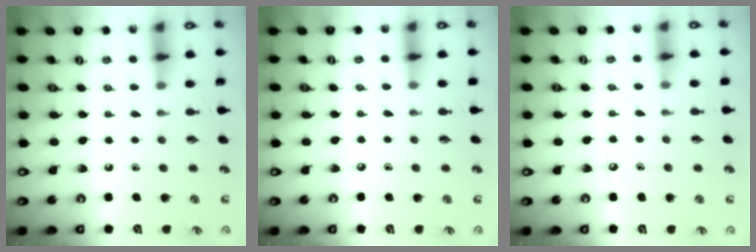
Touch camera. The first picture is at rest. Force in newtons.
{"total": 2.2, "press": 2.2, "slide": 0.3}
{"total": 4.0, "press": 3.9, "slide": 0.6}